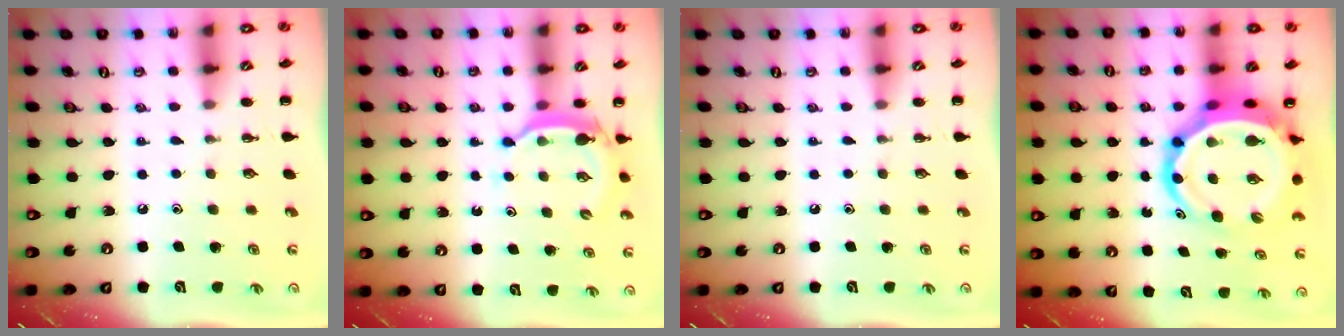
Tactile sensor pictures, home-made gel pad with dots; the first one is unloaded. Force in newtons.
{"total": 5.2, "press": 5.1, "slide": 1.0}
{"total": 0.0}
{"total": 11.7, "press": 11.3, "slide": 3.2}